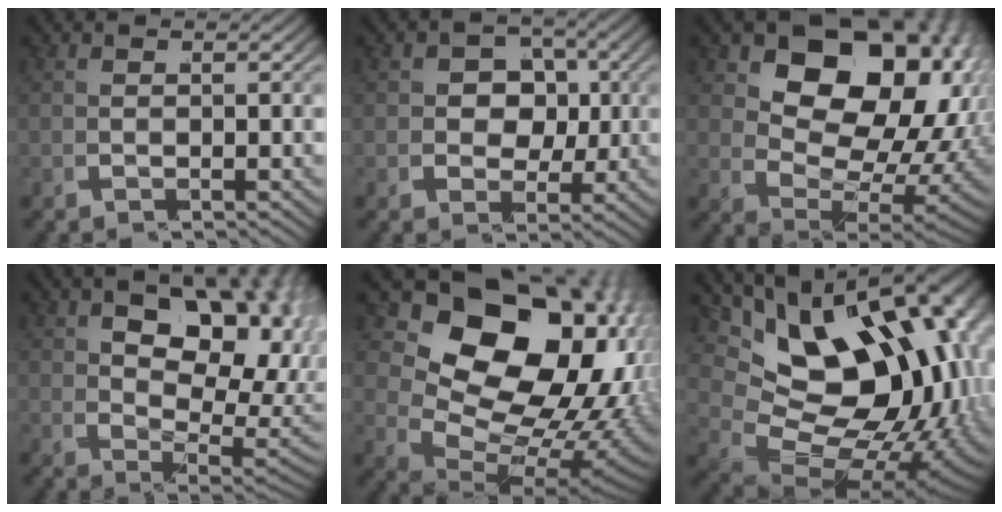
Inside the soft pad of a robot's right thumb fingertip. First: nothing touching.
{"total": 5.5, "force": [0.2, 4.5, 3.2], "torque": [-0.063, -0.024, 0.013]}
{"total": 18.2, "force": [2.5, 11.9, 13.5], "torque": [-0.236, -0.041, 0.059]}
{"total": 11.7, "force": [1.8, 7.4, 8.9], "torque": [-0.136, -0.032, 0.047]}
{"total": 24.2, "force": [0.6, 16.9, 17.4], "torque": [-0.316, -0.050, 0.029]}
{"total": 20.5, "force": [-0.1, 13.1, 15.8], "torque": [-0.284, -0.045, 0.022]}